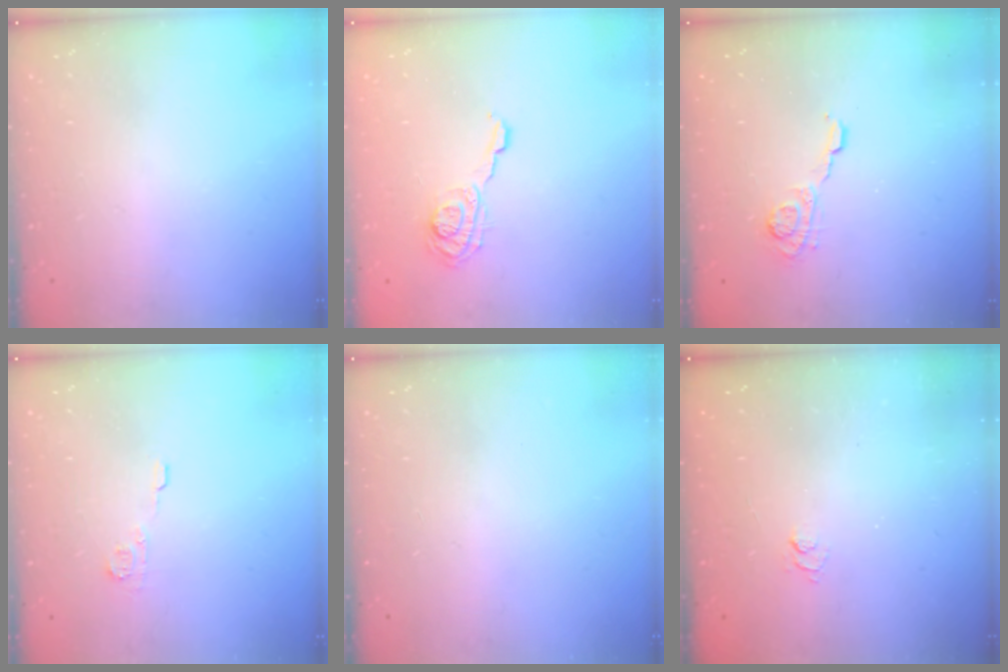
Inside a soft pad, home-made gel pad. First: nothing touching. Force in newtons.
{"total": 9.2, "press": 9.2, "slide": 0.4}
{"total": 5.8, "press": 5.7, "slide": 0.8}
{"total": 4.9, "press": 4.9, "slide": 0.2}
{"total": 0.0}
{"total": 1.9, "press": 1.5, "slide": 1.3}